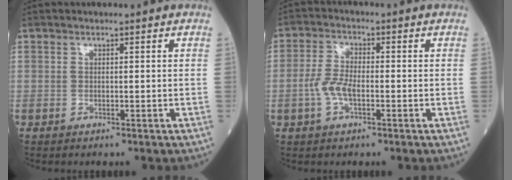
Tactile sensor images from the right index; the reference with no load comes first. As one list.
[{"total": 4.7, "force": [-1.3, 1.9, 4.1], "torque": [-0.093, 0.007, -0.028]}]